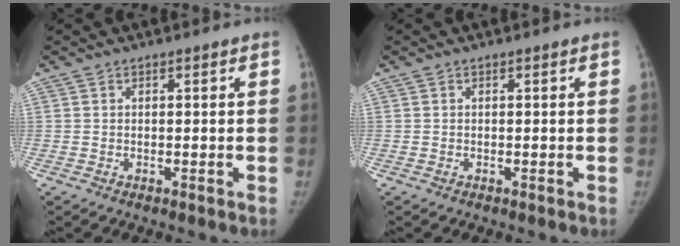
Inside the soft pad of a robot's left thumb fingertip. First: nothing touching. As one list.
[{"total": 0.0}]